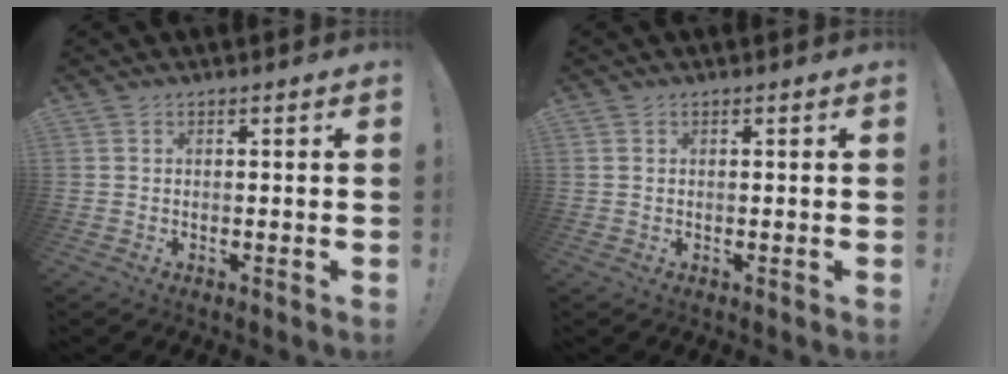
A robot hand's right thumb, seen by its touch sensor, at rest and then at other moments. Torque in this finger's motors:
{"motor_torque": [-0.01, -0.14, -0.17, 0.11, 0.04]}